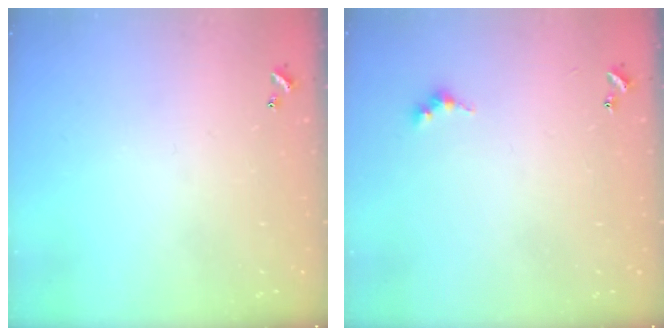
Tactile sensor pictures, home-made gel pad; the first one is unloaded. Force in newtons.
{"total": 4.6, "press": 4.5, "slide": 0.7}